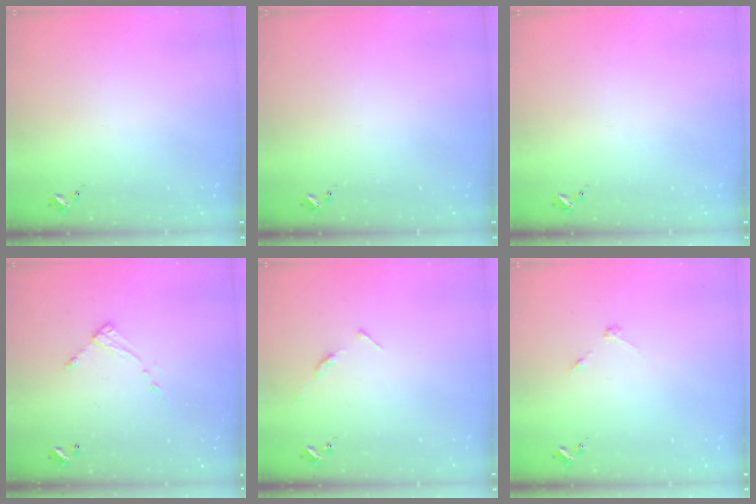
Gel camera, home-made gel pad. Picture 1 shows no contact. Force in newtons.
{"total": 0.0}
{"total": 0.0}
{"total": 6.6, "press": 6.6, "slide": 0.5}
{"total": 3.4, "press": 3.4, "slide": 0.3}
{"total": 2.7, "press": 2.7, "slide": 0.3}